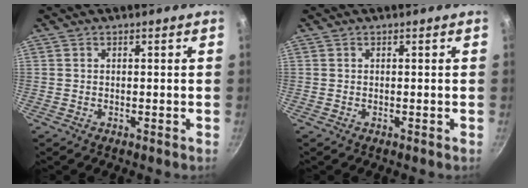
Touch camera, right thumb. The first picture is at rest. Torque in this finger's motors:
{"motor_torque": [-0.01, 0.01, 0.00, 0.00, 0.00]}